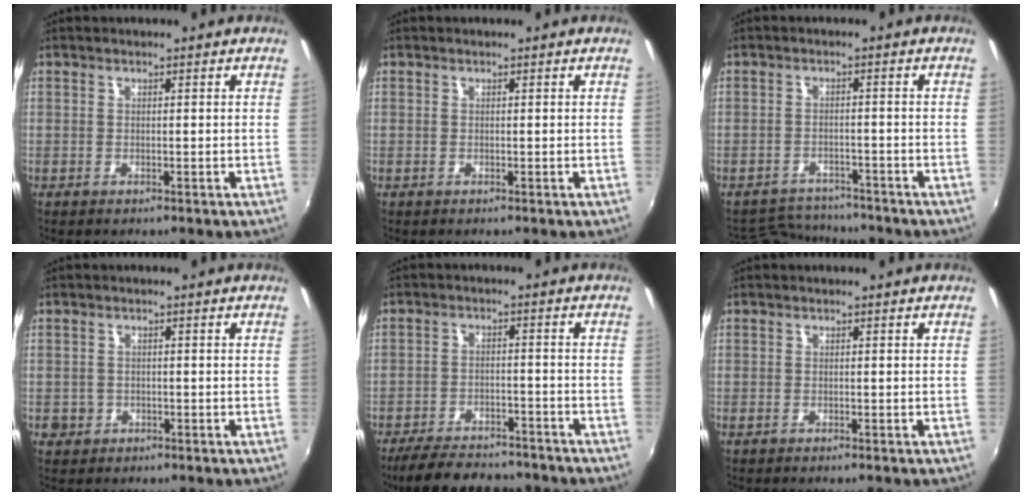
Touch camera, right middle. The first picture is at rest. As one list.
[{"total": 0.0}, {"total": 7.5, "force": [-7.3, 1.8, 0.7], "torque": [-0.031, 0.009, -0.113]}, {"total": 2.7, "force": [-0.8, 2.5, 0.7], "torque": [-0.017, -0.003, -0.011]}, {"total": 14.8, "force": [-12.5, 4.8, 6.4], "torque": [-0.139, -0.010, -0.181]}, {"total": 0.0}]